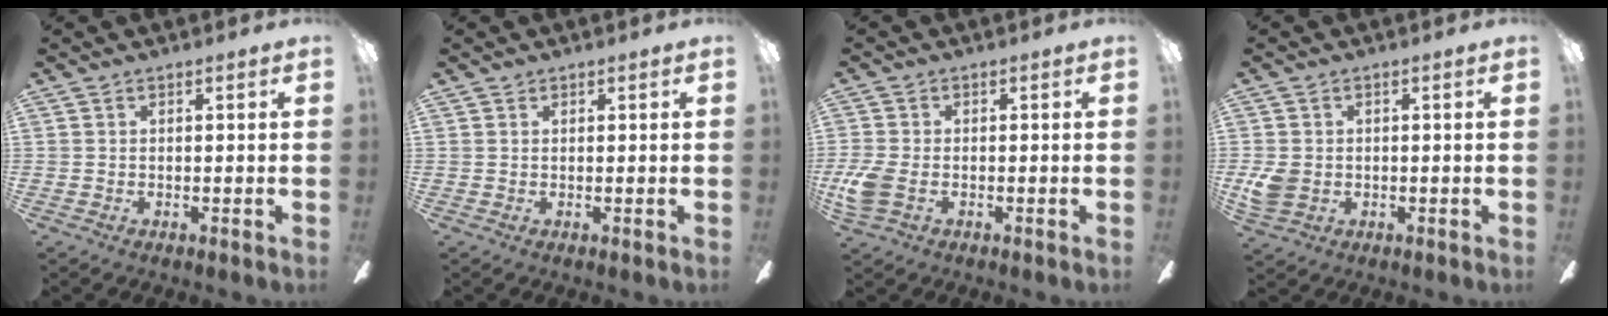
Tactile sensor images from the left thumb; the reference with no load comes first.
{"total": 0.6, "force": [0.6, 0.2, 0.0], "torque": [0.000, 0.000, 0.011]}
{"total": 5.6, "force": [-1.3, 3.5, 4.2], "torque": [-0.100, 0.000, -0.028]}
{"total": 5.0, "force": [-0.5, 4.1, 2.8], "torque": [-0.061, 0.000, -0.009]}